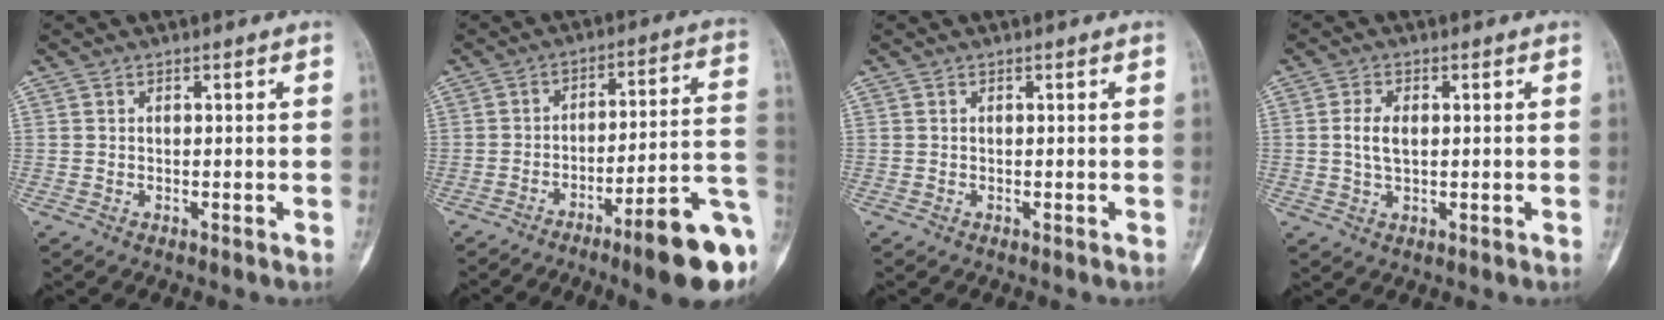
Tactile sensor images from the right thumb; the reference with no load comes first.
{"total": 17.2, "force": [-7.5, 2.9, 15.2], "torque": [-0.169, 0.052, -0.103]}
{"total": 0.0}
{"total": 4.2, "force": [0.4, 2.3, 3.4], "torque": [-0.072, 0.000, 0.009]}